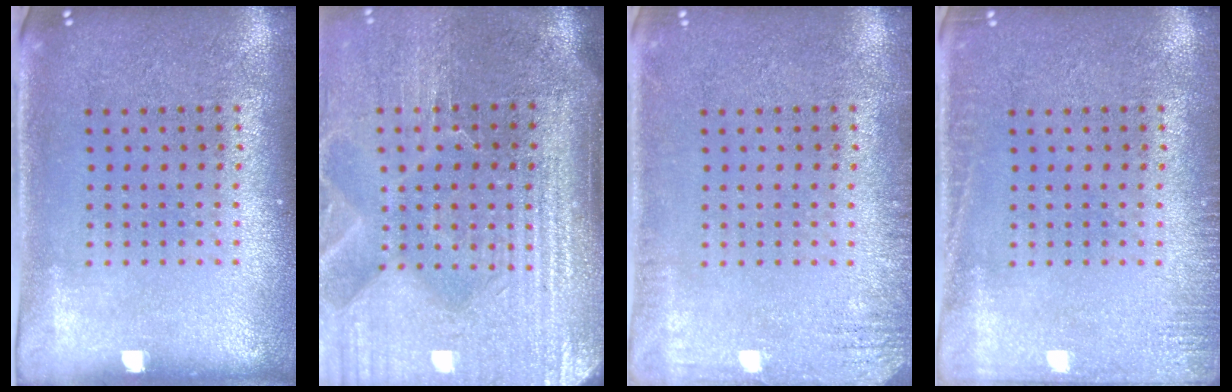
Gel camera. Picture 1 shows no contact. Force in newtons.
{"total": 4.9, "press": 4.2, "slide": 2.5}
{"total": 1.7, "press": 1.7, "slide": 0.2}
{"total": 1.6, "press": 1.6, "slide": 0.4}